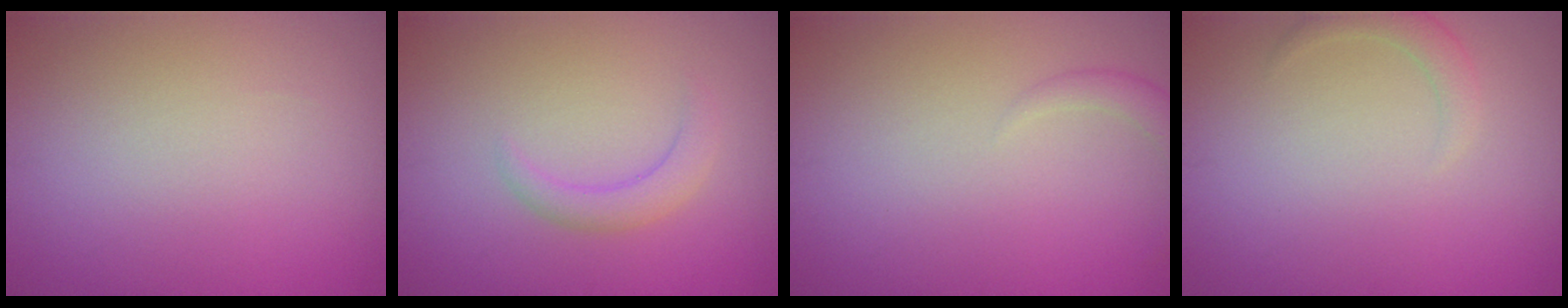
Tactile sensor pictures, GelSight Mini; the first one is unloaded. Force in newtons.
{"total": 1.9, "press": 1.9, "slide": 0.3}
{"total": 1.5, "press": 1.5, "slide": 0.1}
{"total": 1.6, "press": 1.6, "slide": 0.1}